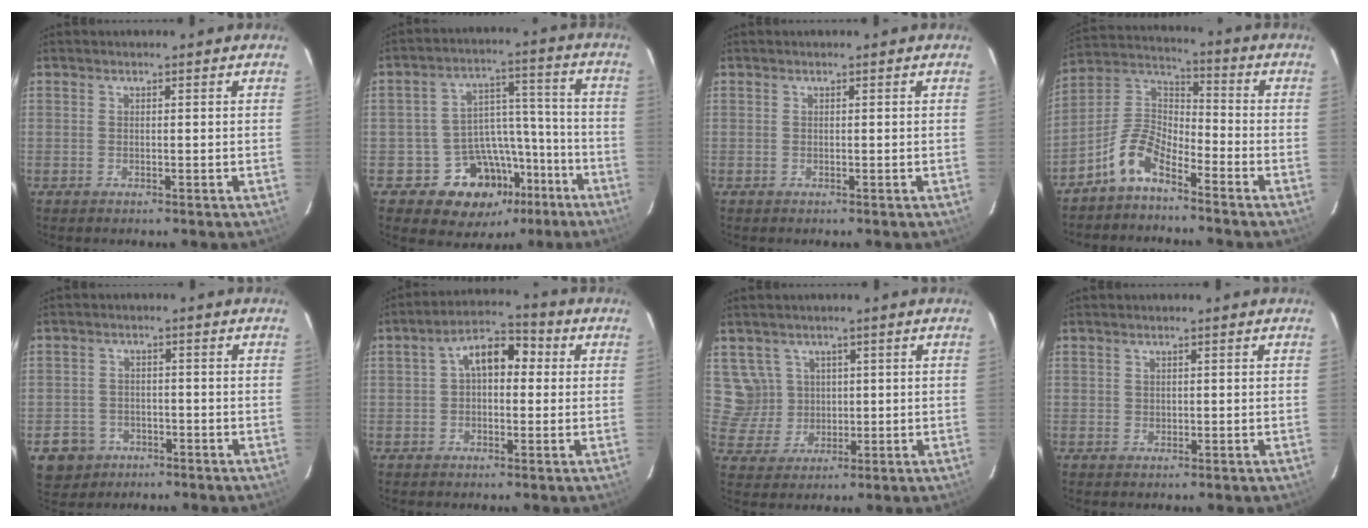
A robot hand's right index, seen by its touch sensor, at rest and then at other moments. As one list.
[{"total": 13.7, "force": [-8.4, 10.3, 3.6], "torque": [-0.064, 0.059, -0.105]}, {"total": 0.0}, {"total": 8.7, "force": [-6.1, 3.5, 5.1], "torque": [-0.123, 0.028, -0.130]}, {"total": 6.6, "force": [-3.3, 5.5, 1.4], "torque": [-0.049, 0.015, -0.043]}, {"total": 7.4, "force": [0.8, 4.6, 5.8], "torque": [-0.097, 0.034, 0.011]}, {"total": 5.7, "force": [1.6, 5.4, 0.6], "torque": [-0.011, 0.014, 0.044]}, {"total": 0.7, "force": [0.1, 0.7, 0.1], "torque": [0.002, 0.002, 0.002]}]